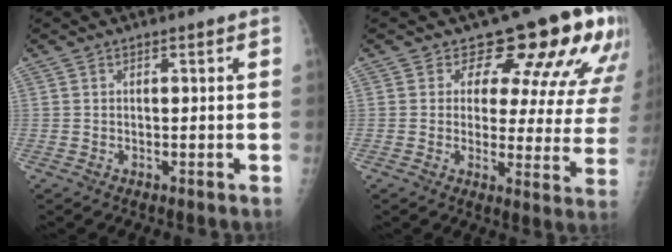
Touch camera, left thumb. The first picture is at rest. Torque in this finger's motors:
{"motor_torque": [0.28, 0.46, -0.02, -0.33, 0.04]}